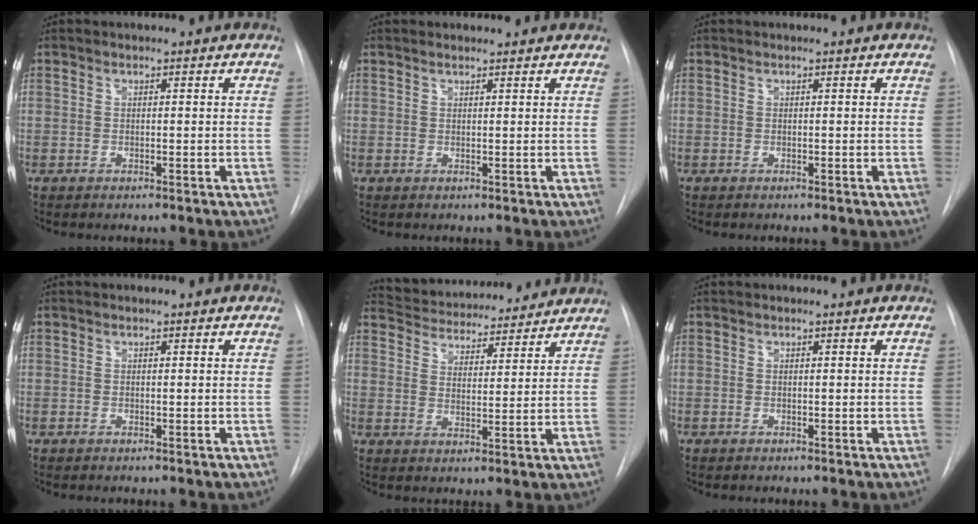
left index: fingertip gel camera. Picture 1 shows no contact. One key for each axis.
{"total": 2.7, "fx": 2.7, "fy": 0.3, "fz": 0.6, "tx": -0.014, "ty": 0.016, "tz": 0.030}
{"total": 0.0}
{"total": 0.0}
{"total": 16.2, "fx": 15.2, "fy": 3.8, "fz": 4.0, "tx": -0.063, "ty": 0.020, "tz": 0.218}
{"total": 0.0}